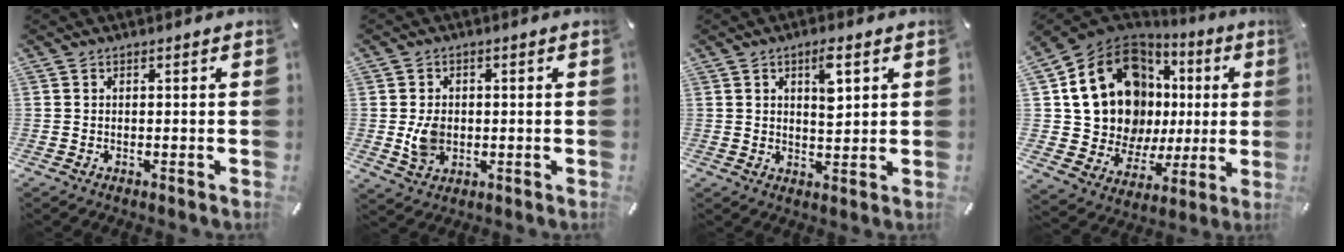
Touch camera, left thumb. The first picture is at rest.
{"total": 6.3, "force": [-0.2, 4.9, 3.9], "torque": [-0.075, -0.004, -0.006]}
{"total": 5.7, "force": [2.4, 2.4, 4.6], "torque": [-0.067, -0.007, 0.034]}
{"total": 19.2, "force": [6.1, 14.6, 10.9], "torque": [-0.218, -0.055, 0.122]}